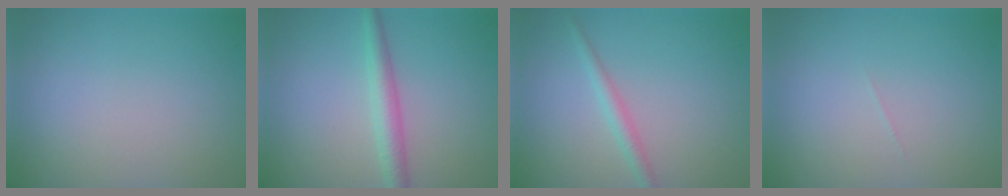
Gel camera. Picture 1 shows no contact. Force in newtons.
{"total": 2.7, "press": 2.7, "slide": 0.0}
{"total": 1.6, "press": 1.6, "slide": 0.0}
{"total": 0.0}